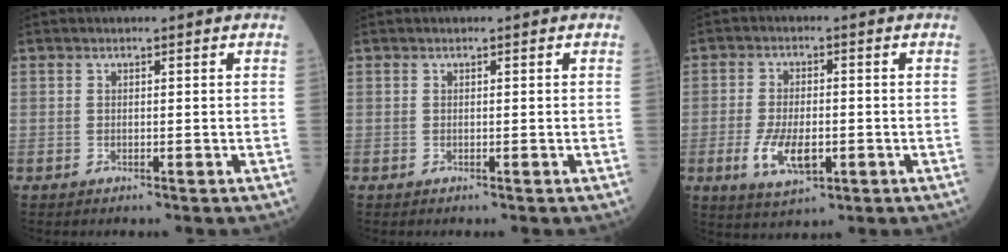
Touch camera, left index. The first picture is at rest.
{"total": 0.0}
{"total": 7.1, "force": [-2.2, 3.1, 6.1], "torque": [-0.121, -0.009, -0.032]}